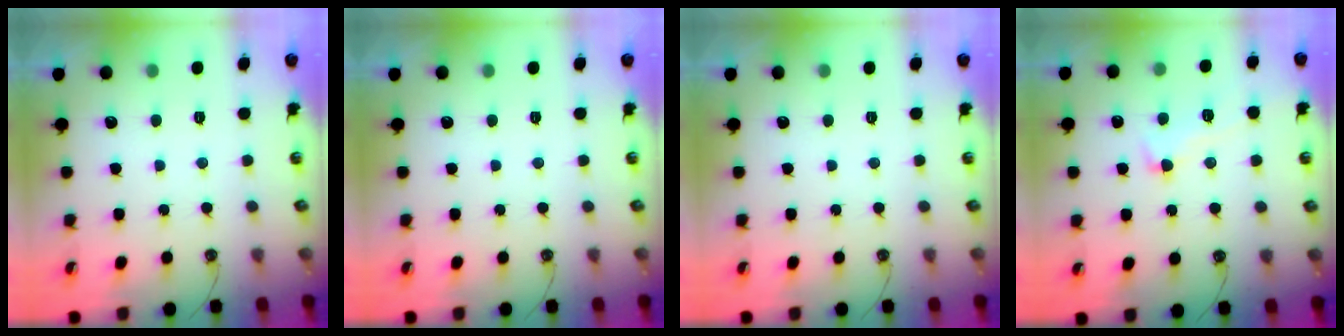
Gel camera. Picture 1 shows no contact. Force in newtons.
{"total": 0.0}
{"total": 0.0}
{"total": 3.0, "press": 2.7, "slide": 1.3}